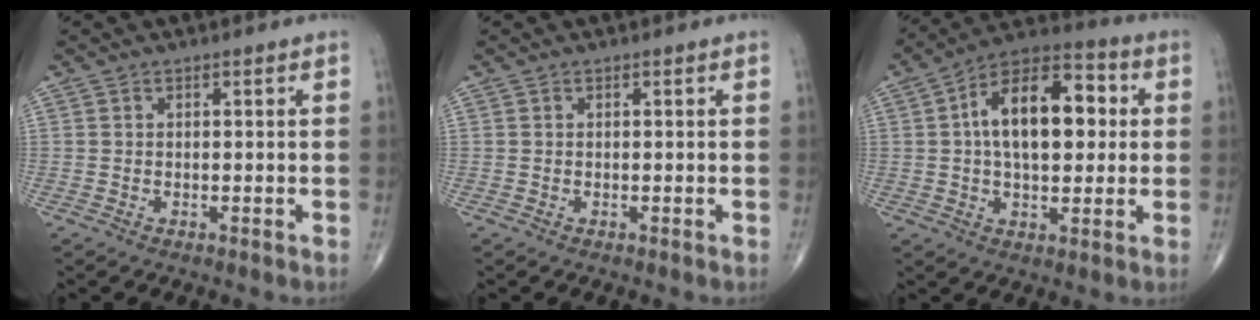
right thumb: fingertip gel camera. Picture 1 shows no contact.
{"total": 0.0}
{"total": 17.3, "force": [2.5, 9.3, 14.4], "torque": [-0.211, 0.026, 0.032]}